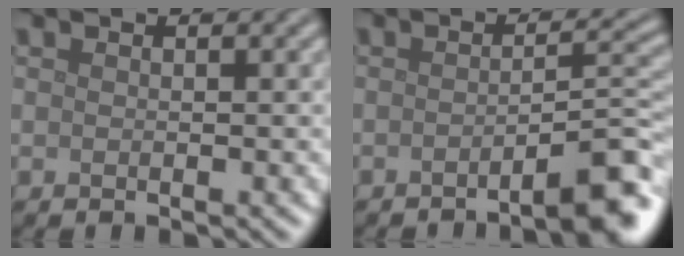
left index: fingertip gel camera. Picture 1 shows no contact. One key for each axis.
{"total": 4.9, "fx": -2.7, "fy": 0.8, "fz": 4.0, "tx": -0.043, "ty": 0.016, "tz": -0.046}